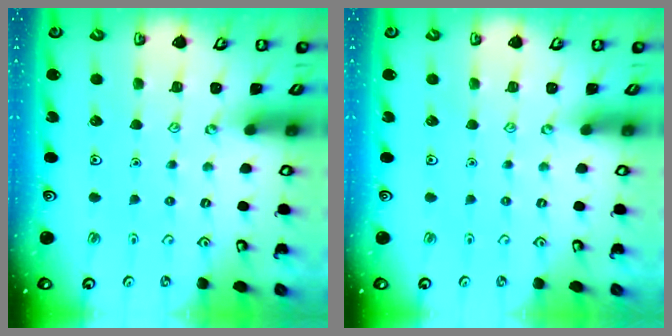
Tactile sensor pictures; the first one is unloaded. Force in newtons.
{"total": 0.0}